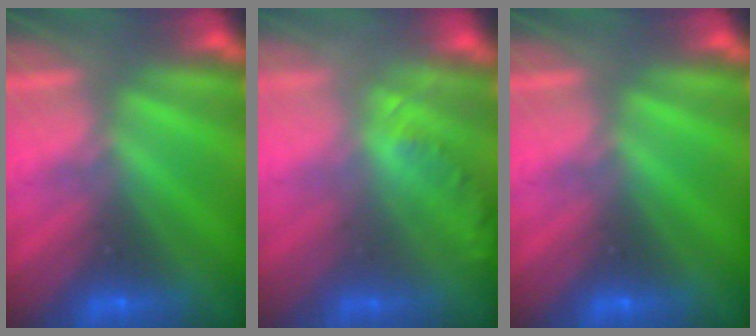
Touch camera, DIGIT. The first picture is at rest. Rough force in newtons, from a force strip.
{"total": 1.8}
{"total": 0.0}